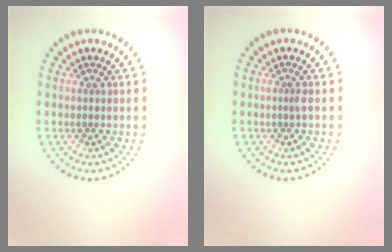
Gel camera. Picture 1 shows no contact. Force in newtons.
{"total": 0.6, "press": 0.4, "slide": 0.5}